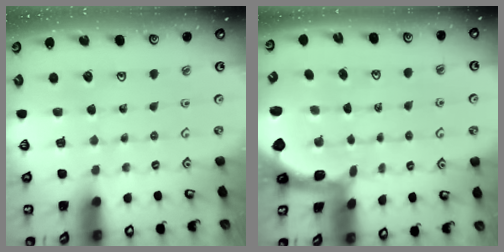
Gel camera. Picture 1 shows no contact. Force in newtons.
{"total": 1.1, "press": 1.0, "slide": 0.4}